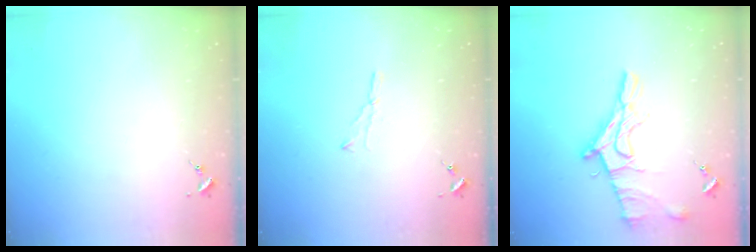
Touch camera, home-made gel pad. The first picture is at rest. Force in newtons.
{"total": 3.5, "press": 3.5, "slide": 0.4}
{"total": 14.1, "press": 14.1, "slide": 1.3}